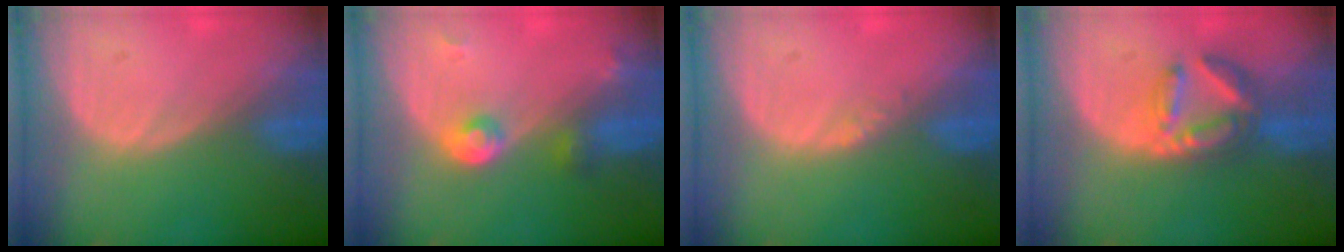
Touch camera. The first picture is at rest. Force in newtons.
{"total": 3.8, "press": 3.6, "slide": 1.2}
{"total": 0.8, "press": 0.8, "slide": 0.1}
{"total": 6.5, "press": 5.9, "slide": 2.9}